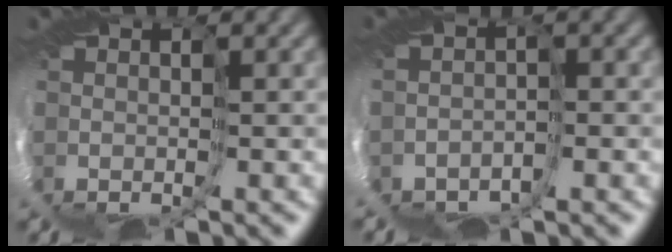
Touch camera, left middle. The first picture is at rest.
{"total": 4.0, "force": [-3.0, -1.3, -2.3], "torque": [0.029, 0.001, -0.043]}